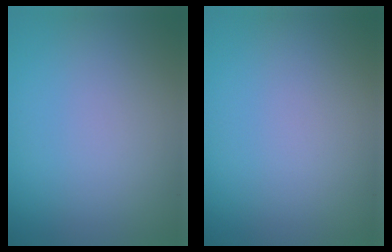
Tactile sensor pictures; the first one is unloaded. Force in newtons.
{"total": 0.0}